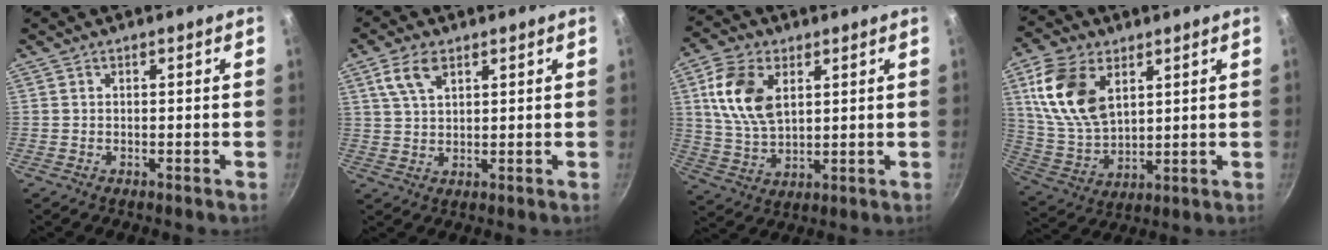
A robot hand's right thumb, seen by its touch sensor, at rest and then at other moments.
{"total": 6.1, "force": [3.0, 3.2, 4.2], "torque": [-0.076, -0.002, 0.061]}
{"total": 12.2, "force": [3.8, 7.5, 8.9], "torque": [-0.159, -0.014, 0.078]}
{"total": 15.5, "force": [5.7, 9.4, 10.9], "torque": [-0.195, -0.018, 0.123]}